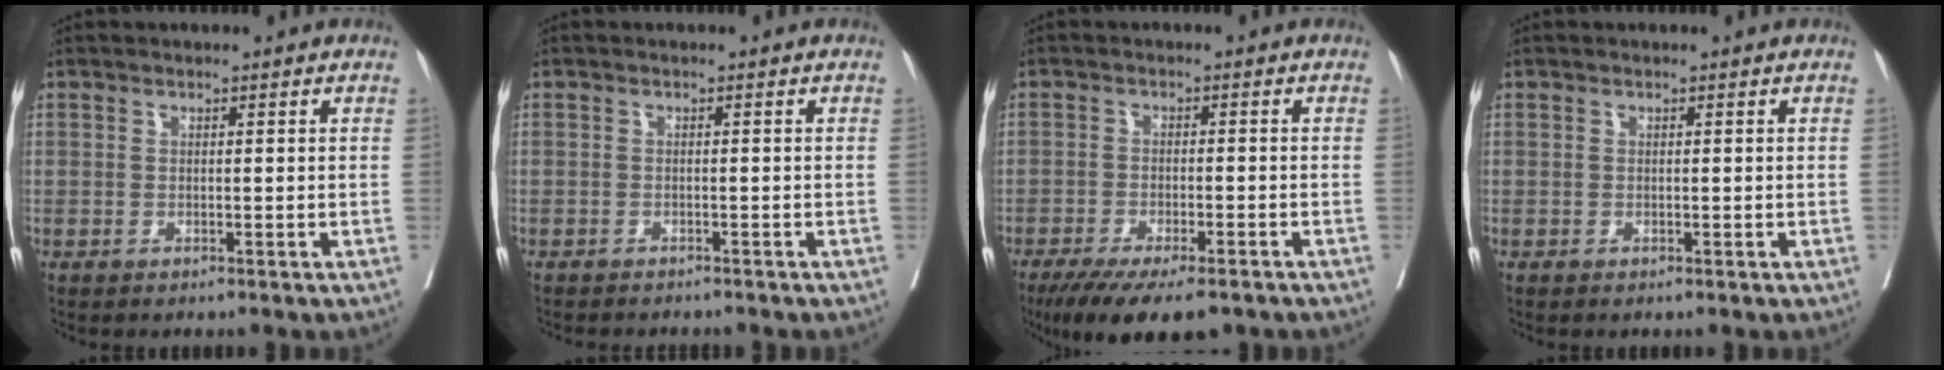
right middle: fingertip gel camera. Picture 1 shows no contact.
{"total": 4.4, "force": [-4.1, 0.9, 1.4], "torque": [-0.015, -0.004, -0.054]}
{"total": 11.9, "force": [-9.0, 3.0, 7.2], "torque": [-0.108, -0.018, -0.138]}
{"total": 0.0}